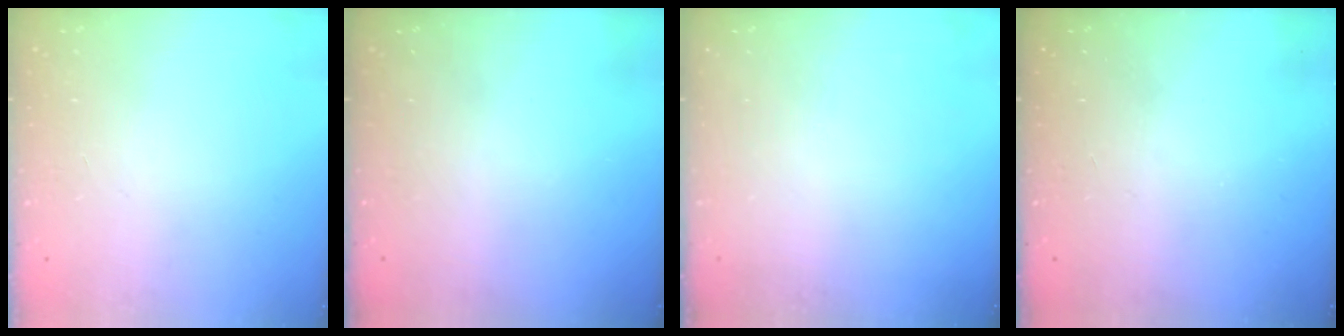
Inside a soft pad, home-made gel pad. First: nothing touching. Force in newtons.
{"total": 0.0}
{"total": 0.0}
{"total": 0.0}